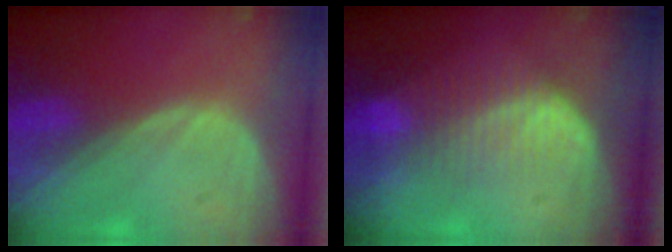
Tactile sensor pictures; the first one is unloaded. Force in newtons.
{"total": 7.3, "press": 6.6, "slide": 3.1}